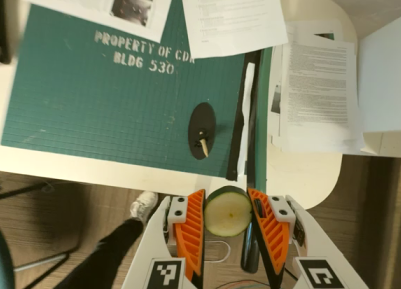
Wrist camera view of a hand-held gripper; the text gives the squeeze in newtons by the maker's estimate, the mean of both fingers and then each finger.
{"total": 9.6, "left": 9.5, "right": 9.6}